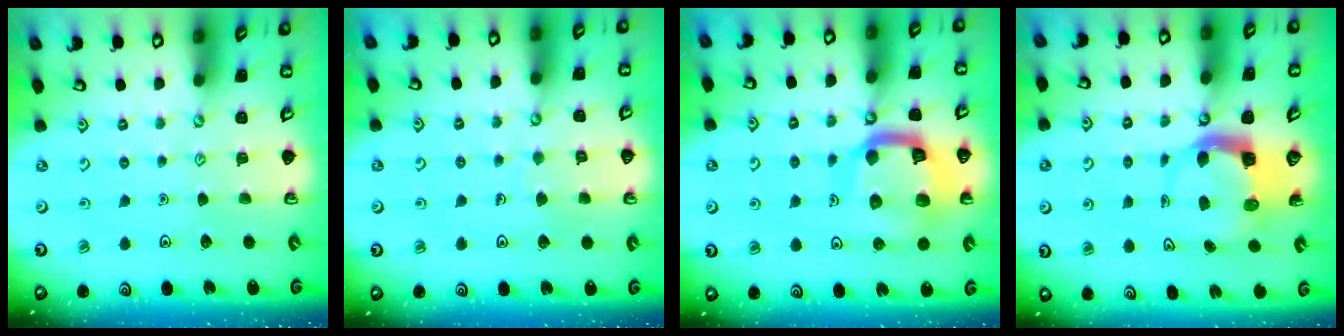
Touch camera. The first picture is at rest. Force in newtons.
{"total": 5.2, "press": 5.2, "slide": 0.3}
{"total": 15.6, "press": 15.6, "slide": 1.6}
{"total": 5.5, "press": 5.5, "slide": 0.9}